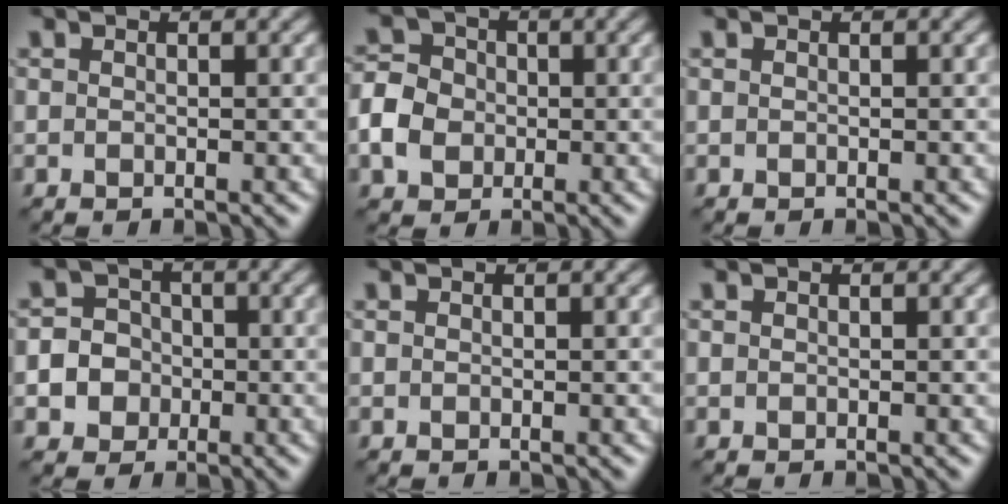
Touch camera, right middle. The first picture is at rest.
{"total": 4.4, "force": [-0.9, 3.8, 2.1], "torque": [-0.047, 0.006, -0.022]}
{"total": 0.0}
{"total": 6.2, "force": [-1.6, 5.8, 1.5], "torque": [-0.013, 0.005, -0.053]}
{"total": 0.0}
{"total": 0.0}